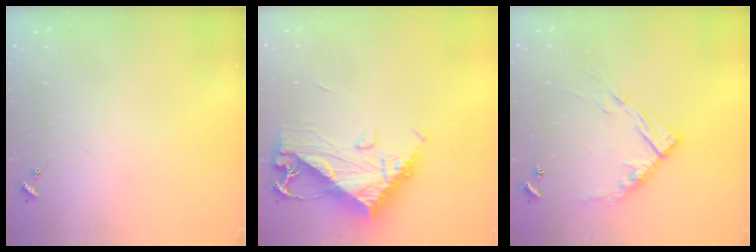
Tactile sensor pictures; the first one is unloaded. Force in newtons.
{"total": 12.9, "press": 12.8, "slide": 1.2}
{"total": 15.4, "press": 15.3, "slide": 1.3}